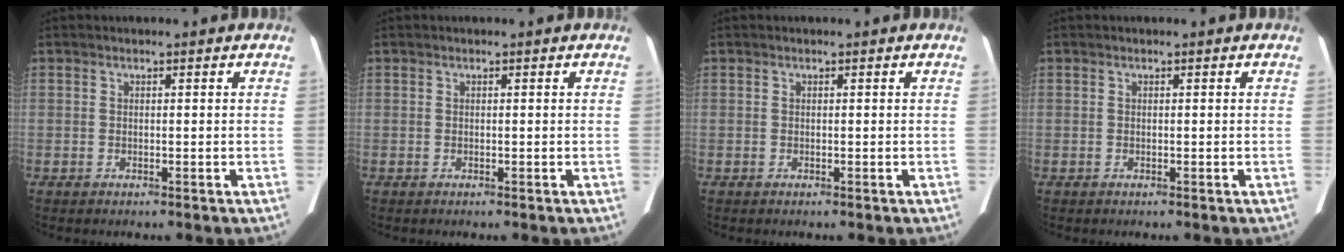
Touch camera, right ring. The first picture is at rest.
{"total": 0.0}
{"total": 0.0}
{"total": 0.0}